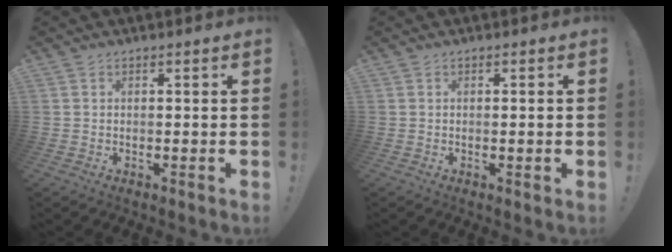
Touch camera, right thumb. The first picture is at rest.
{"total": 1.5, "force": [-0.2, 0.1, 1.5], "torque": [-0.020, -0.002, -0.005]}